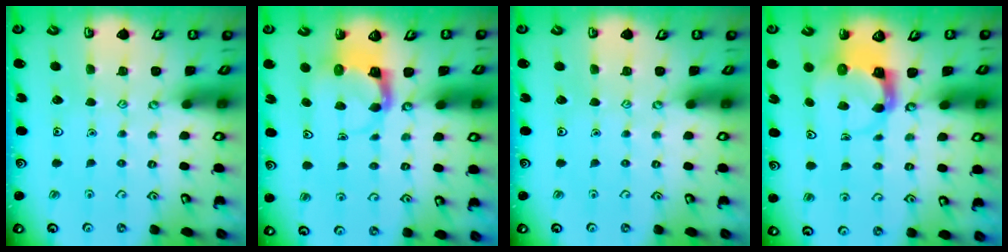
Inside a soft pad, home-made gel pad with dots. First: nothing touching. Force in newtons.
{"total": 4.3, "press": 4.3, "slide": 0.2}
{"total": 0.0}
{"total": 3.9, "press": 3.9, "slide": 0.4}